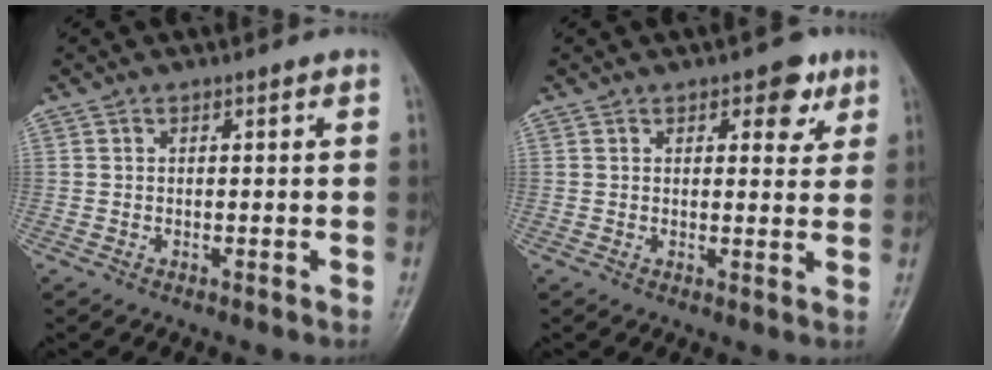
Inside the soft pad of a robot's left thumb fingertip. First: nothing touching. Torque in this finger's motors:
{"motor_torque": [0.02, 0.11, 0.03, 0.11, 0.06]}